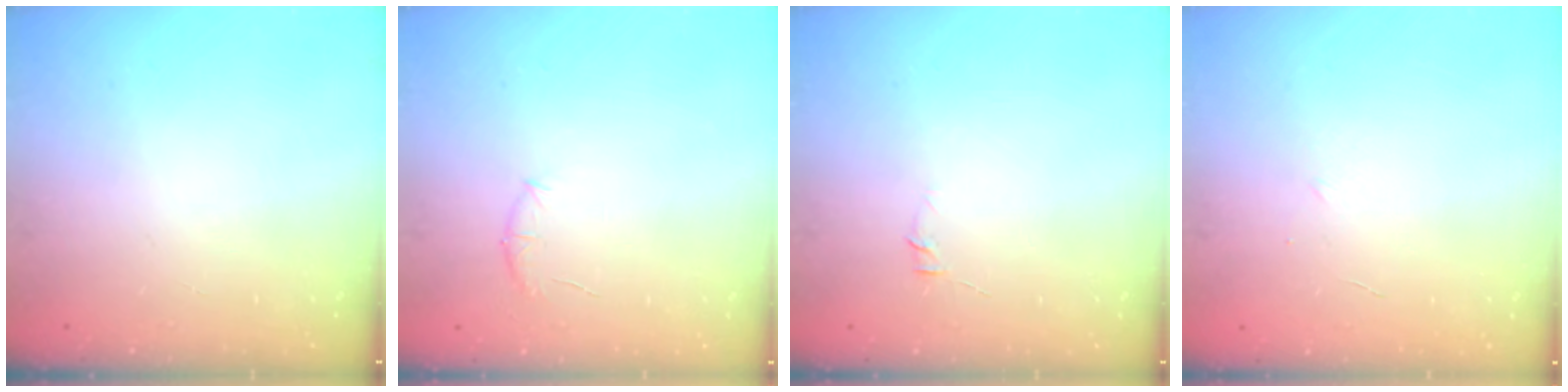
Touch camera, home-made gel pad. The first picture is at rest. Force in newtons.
{"total": 6.7, "press": 6.5, "slide": 1.9}
{"total": 4.1, "press": 4.1, "slide": 0.8}
{"total": 2.2, "press": 2.1, "slide": 0.6}